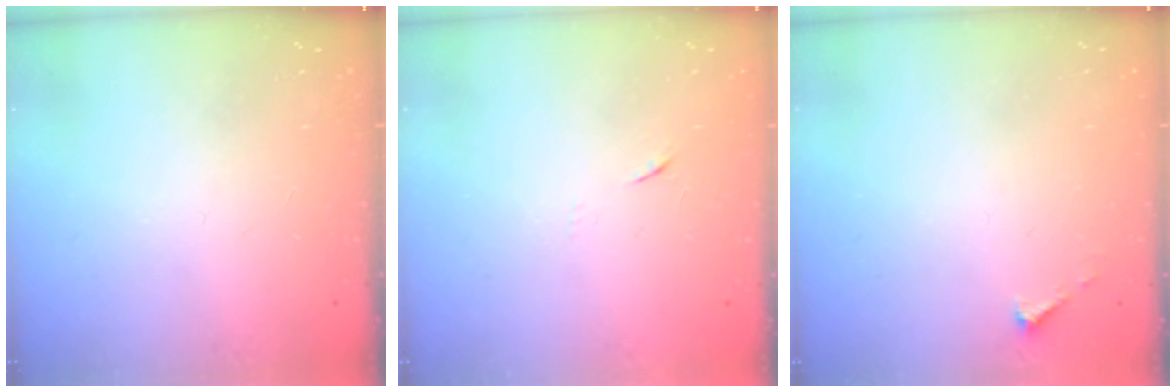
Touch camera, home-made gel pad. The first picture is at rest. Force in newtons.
{"total": 5.2, "press": 5.1, "slide": 0.7}
{"total": 2.1, "press": 2.1, "slide": 0.2}